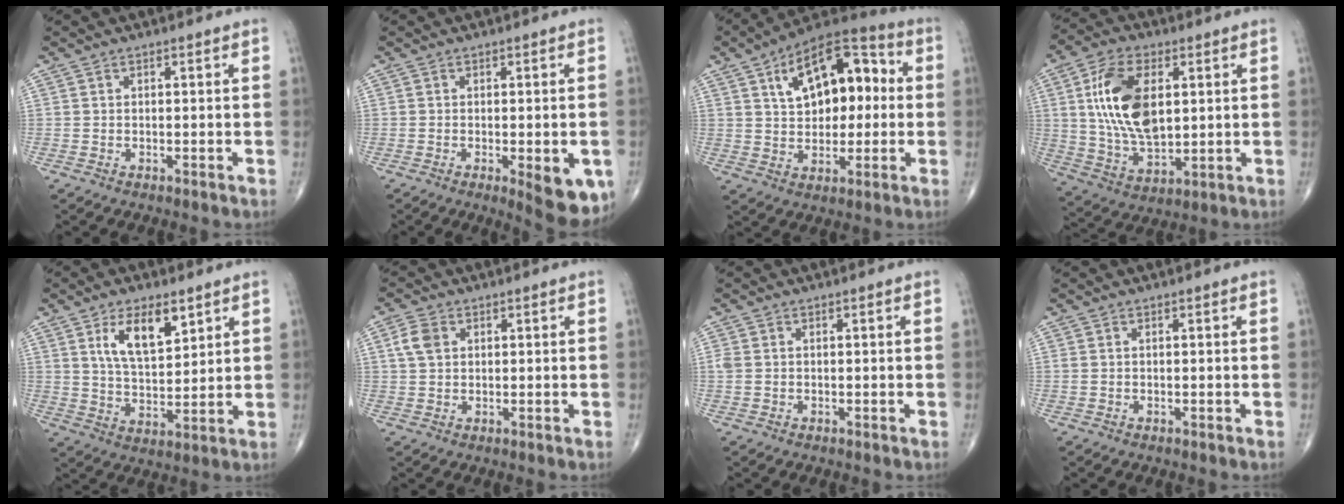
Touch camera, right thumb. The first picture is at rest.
{"total": 9.2, "force": [-3.0, 3.1, 8.1], "torque": [-0.082, -0.013, -0.032]}
{"total": 18.0, "force": [3.9, 10.2, 14.2], "torque": [-0.179, 0.027, 0.055]}
{"total": 16.6, "force": [3.4, 9.1, 13.4], "torque": [-0.243, -0.011, 0.068]}
{"total": 10.5, "force": [5.2, 4.8, 7.8], "torque": [-0.119, -0.029, 0.101]}
{"total": 4.2, "force": [1.2, 3.0, 2.7], "torque": [-0.052, 0.005, 0.022]}
{"total": 1.5, "force": [0.1, 1.2, 1.0], "torque": [-0.033, 0.006, 0.002]}
{"total": 0.7, "force": [0.1, 0.4, 0.5], "torque": [-0.016, 0.009, 0.007]}